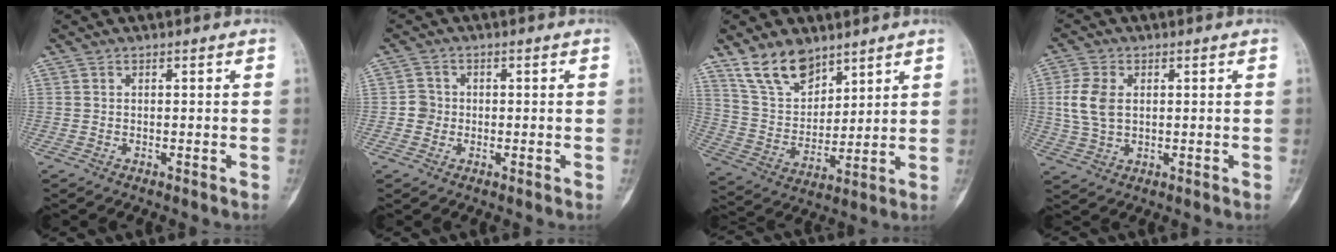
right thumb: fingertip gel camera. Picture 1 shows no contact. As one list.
[{"total": 2.8, "force": [-0.4, 2.7, 0.6], "torque": [0.007, 0.009, -0.014]}, {"total": 11.8, "force": [8.6, 6.3, 5.2], "torque": [-0.073, -0.045, 0.176]}, {"total": 7.3, "force": [1.0, 4.8, 5.4], "torque": [-0.112, 0.003, 0.021]}]